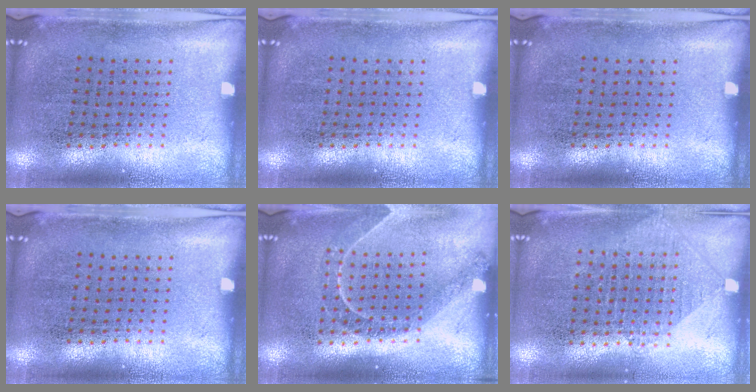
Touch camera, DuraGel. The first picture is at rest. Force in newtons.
{"total": 0.0}
{"total": 0.0}
{"total": 0.0}
{"total": 1.2, "press": 1.1, "slide": 0.4}
{"total": 0.9, "press": 0.8, "slide": 0.3}